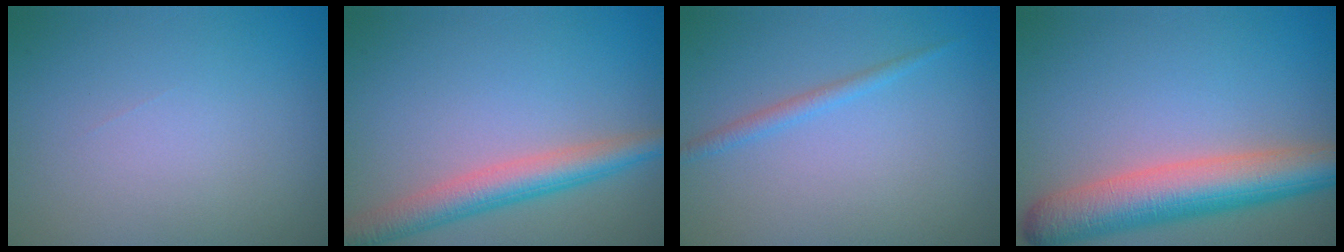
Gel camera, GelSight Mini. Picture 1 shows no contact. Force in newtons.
{"total": 4.2, "press": 4.2, "slide": 0.0}
{"total": 1.2, "press": 1.2, "slide": 0.1}
{"total": 7.3, "press": 7.3, "slide": 0.2}